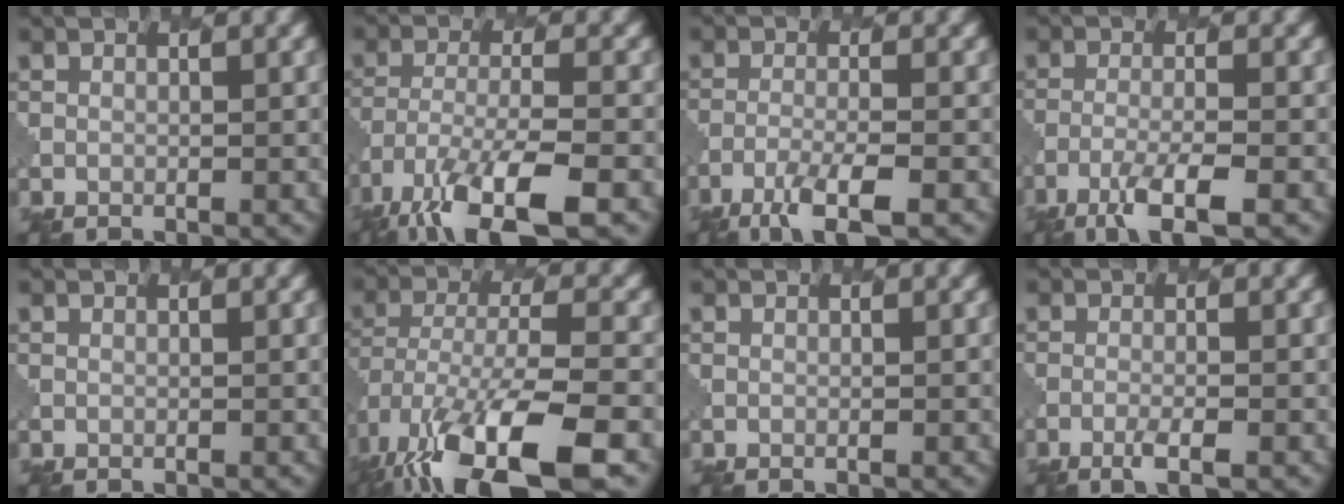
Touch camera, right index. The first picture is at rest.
{"total": 10.1, "force": [-6.3, 3.3, 7.1], "torque": [-0.146, -0.021, -0.117]}
{"total": 4.5, "force": [-2.9, 0.8, 3.3], "torque": [-0.062, -0.006, -0.059]}
{"total": 4.5, "force": [-2.8, 0.8, 3.4], "torque": [-0.066, -0.006, -0.057]}
{"total": 0.0}
{"total": 14.5, "force": [-8.6, 5.6, 10.3], "torque": [-0.234, -0.038, -0.127]}
{"total": 0.0}
{"total": 1.9, "force": [-1.0, 0.3, 1.6], "torque": [-0.030, 0.000, -0.024]}